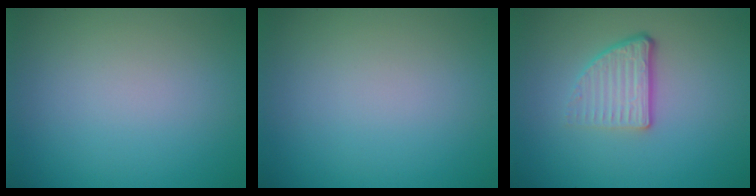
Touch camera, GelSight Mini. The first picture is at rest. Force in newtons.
{"total": 0.0}
{"total": 3.8, "press": 2.4, "slide": 2.9}